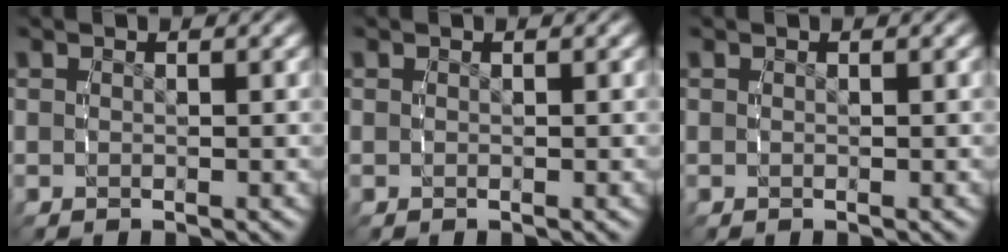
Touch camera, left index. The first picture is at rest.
{"total": 0.0}
{"total": 0.0}